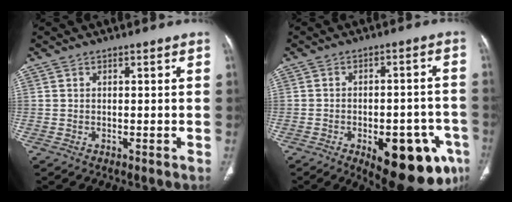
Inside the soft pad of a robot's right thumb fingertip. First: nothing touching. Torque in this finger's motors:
{"motor_torque": [2.00, 1.76, 0.04, 0.01, 0.31]}